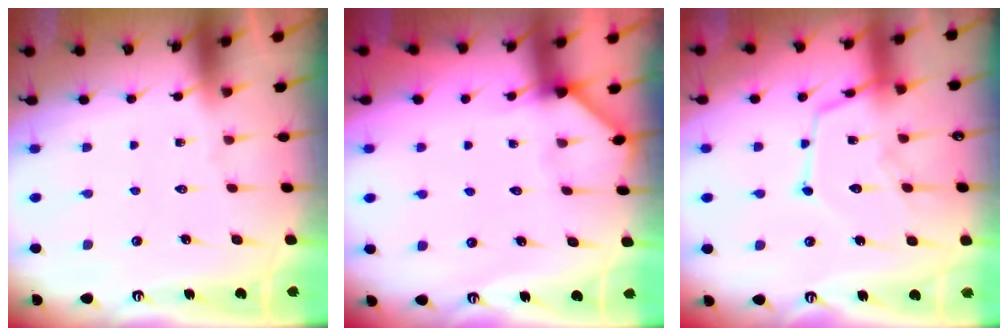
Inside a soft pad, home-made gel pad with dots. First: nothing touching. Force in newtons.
{"total": 2.7, "press": 2.7, "slide": 0.2}
{"total": 13.2, "press": 13.1, "slide": 1.2}